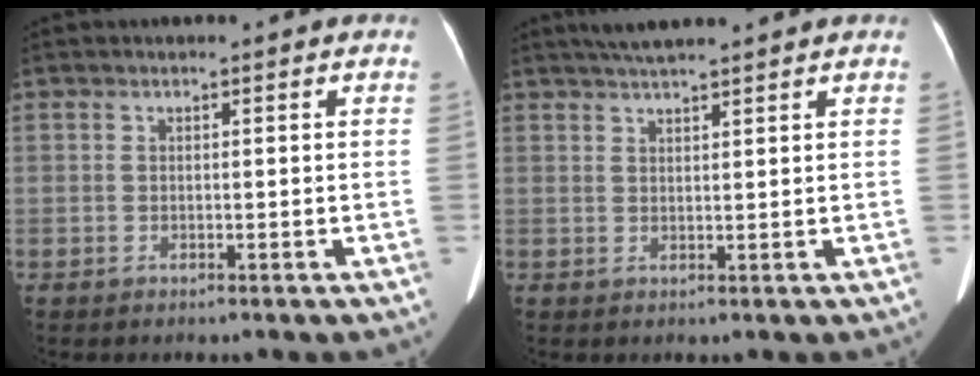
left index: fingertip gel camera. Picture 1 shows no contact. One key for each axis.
{"total": 5.3, "fx": 4.5, "fy": 0.1, "fz": 2.7, "tx": -0.043, "ty": 0.027, "tz": 0.078}